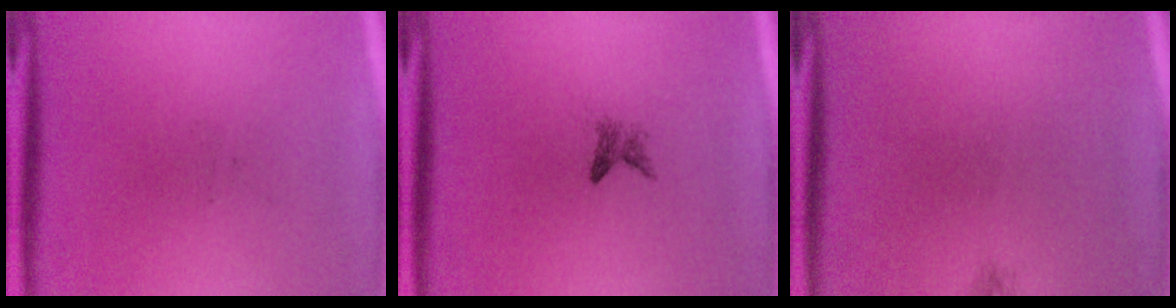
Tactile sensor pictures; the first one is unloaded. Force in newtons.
{"total": 1.4}
{"total": 0.6}